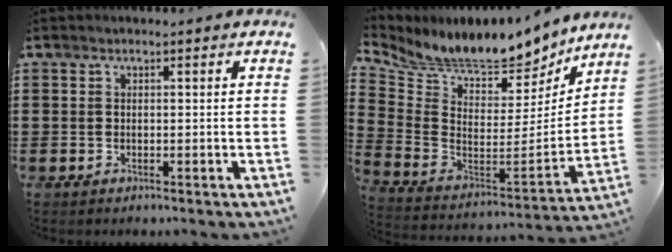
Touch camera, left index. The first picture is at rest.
{"total": 7.7, "force": [7.3, 1.3, 2.2], "torque": [-0.072, -0.066, 0.121]}